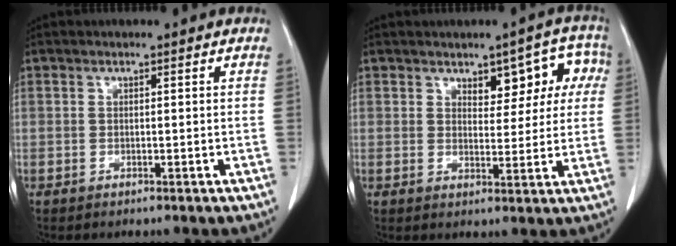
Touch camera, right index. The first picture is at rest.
{"total": 7.0, "force": [2.7, 3.7, 5.3], "torque": [-0.045, 0.024, 0.035]}